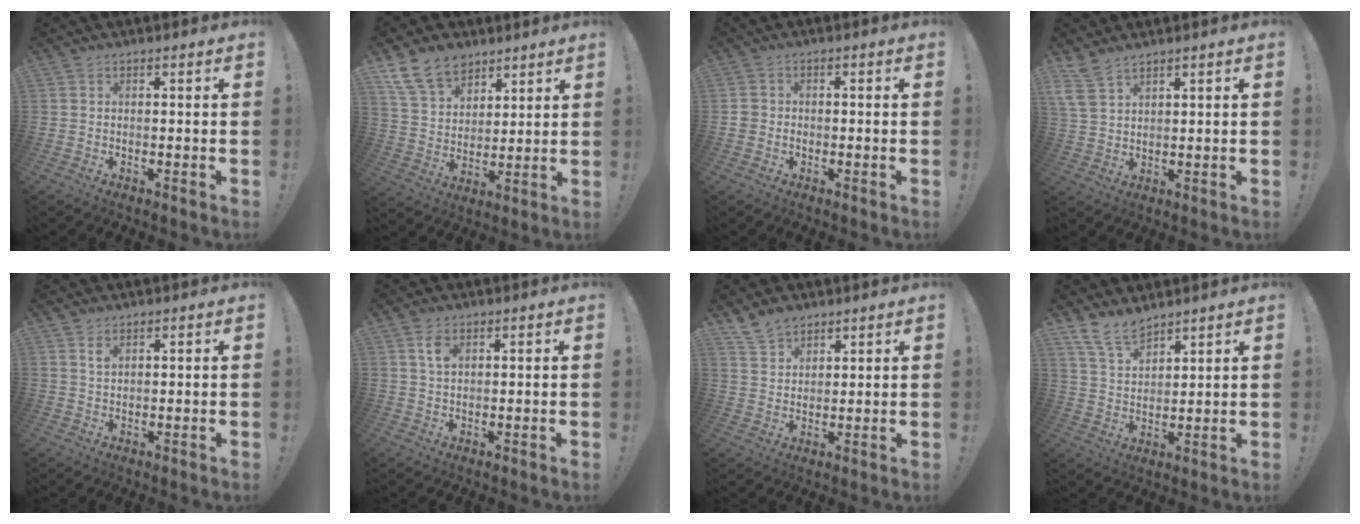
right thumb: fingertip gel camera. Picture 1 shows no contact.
{"total": 14.0, "force": [9.5, 9.0, 5.0], "torque": [-0.088, -0.057, 0.183]}
{"total": 2.2, "force": [-0.7, 1.9, 0.8], "torque": [-0.010, 0.009, -0.013]}
{"total": 7.0, "force": [5.5, 2.8, 3.4], "torque": [-0.066, -0.019, 0.106]}
{"total": 1.9, "force": [1.3, 0.7, 1.2], "torque": [-0.009, -0.010, 0.020]}
{"total": 3.7, "force": [1.8, 1.9, 2.7], "torque": [-0.042, -0.007, 0.030]}
{"total": 6.7, "force": [5.4, 3.6, 1.7], "torque": [-0.031, -0.030, 0.105]}
{"total": 9.4, "force": [7.8, 3.7, 3.6], "torque": [-0.070, -0.048, 0.152]}